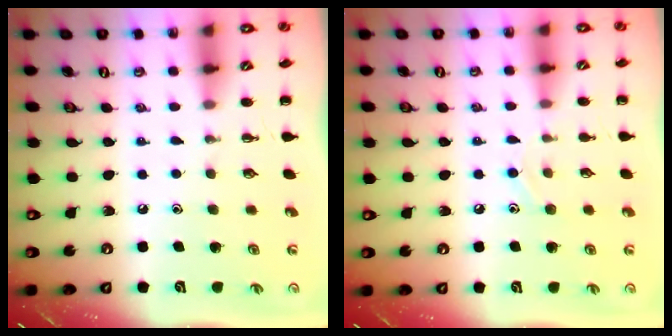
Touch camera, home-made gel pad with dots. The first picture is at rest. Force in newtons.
{"total": 8.3, "press": 7.9, "slide": 2.7}